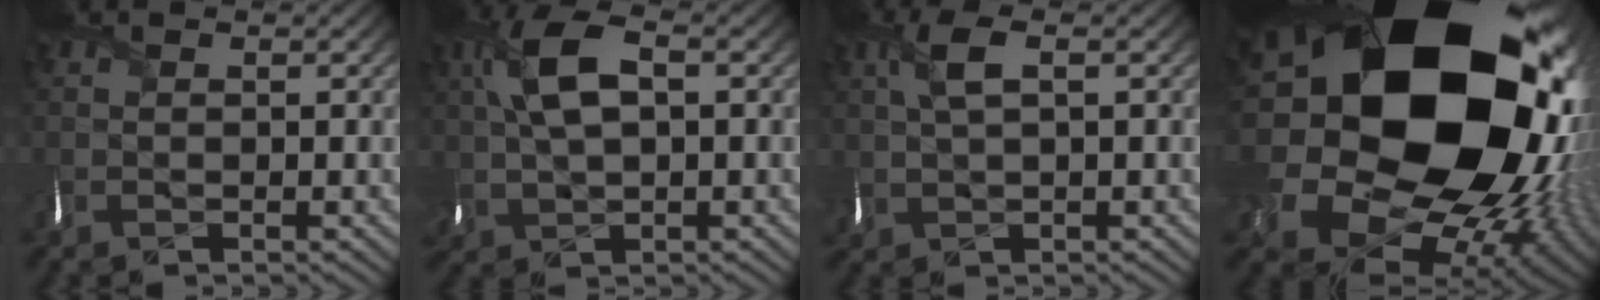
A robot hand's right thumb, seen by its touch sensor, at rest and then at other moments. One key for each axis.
{"total": 9.1, "fx": 2.0, "fy": 4.8, "fz": 7.4, "tx": -0.194, "ty": 0.009, "tz": 0.038}
{"total": 4.4, "fx": 1.2, "fy": 1.7, "fz": 3.9, "tx": -0.102, "ty": 0.005, "tz": 0.025}
{"total": 25.0, "fx": 5.3, "fy": 20.2, "fz": 13.8, "tx": -0.321, "ty": -0.050, "tz": 0.106}